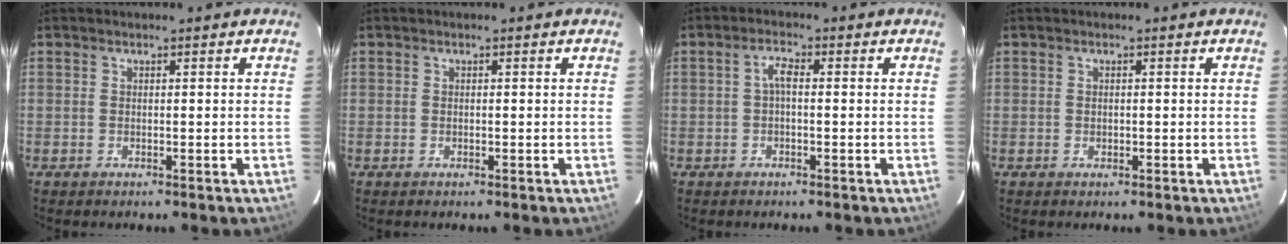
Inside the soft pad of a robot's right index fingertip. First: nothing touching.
{"total": 0.0}
{"total": 2.2, "force": [-0.2, 0.8, 2.0], "torque": [-0.043, 0.009, -0.003]}
{"total": 0.8, "force": [0.0, 0.6, 0.4], "torque": [-0.007, 0.001, 0.001]}